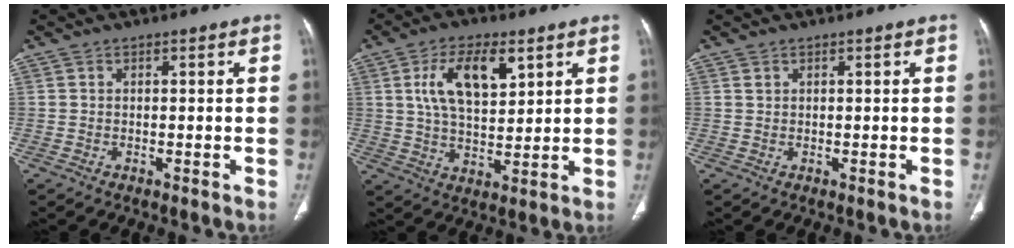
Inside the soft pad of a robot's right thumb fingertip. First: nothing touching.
{"total": 11.8, "force": [4.7, 5.6, 9.3], "torque": [-0.152, -0.013, 0.088]}
{"total": 0.5, "force": [0.4, 0.3, 0.2], "torque": [-0.002, -0.002, 0.007]}